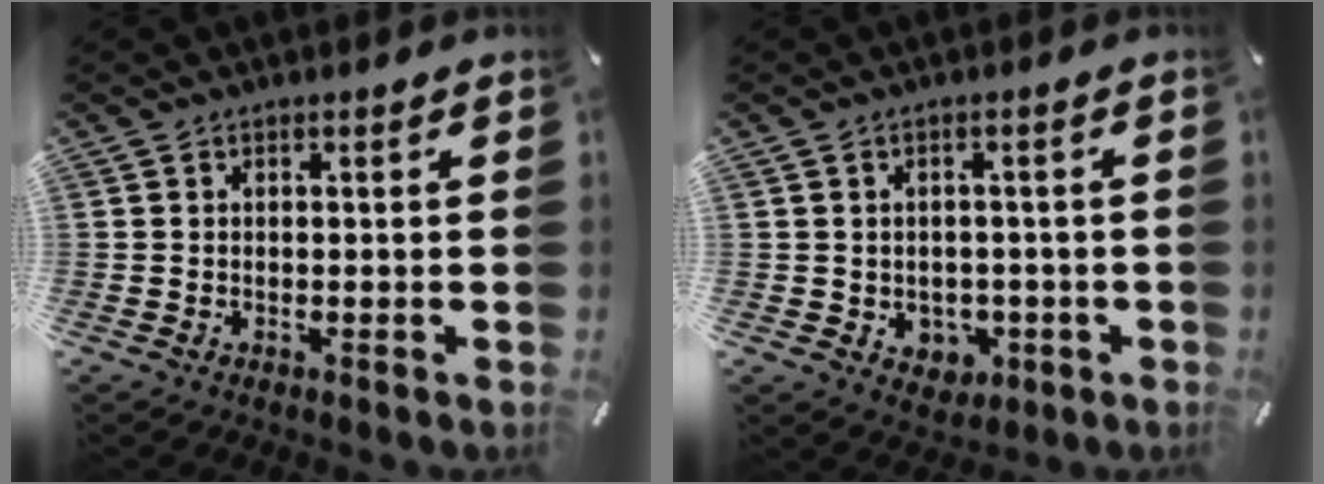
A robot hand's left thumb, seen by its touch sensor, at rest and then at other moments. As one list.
[{"total": 4.2, "force": [-0.2, 4.1, 1.1], "torque": [-0.002, -0.001, -0.006]}]